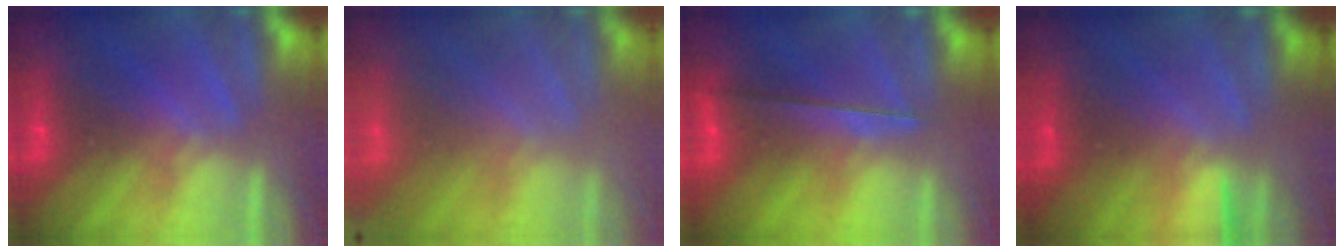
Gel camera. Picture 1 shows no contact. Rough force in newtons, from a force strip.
{"total": 1.4}
{"total": 2.3}
{"total": 1.4}